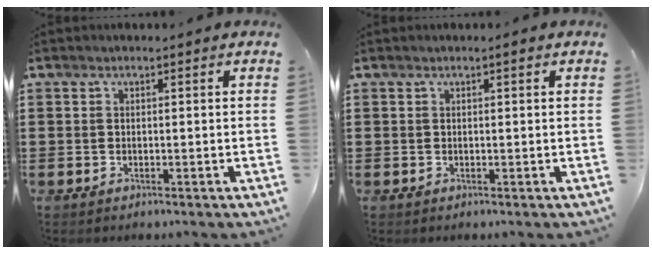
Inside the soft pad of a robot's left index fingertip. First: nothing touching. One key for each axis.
{"total": 0.6, "fx": 0.3, "fy": 0.0, "fz": 0.5, "tx": -0.009, "ty": 0.000, "tz": 0.006}